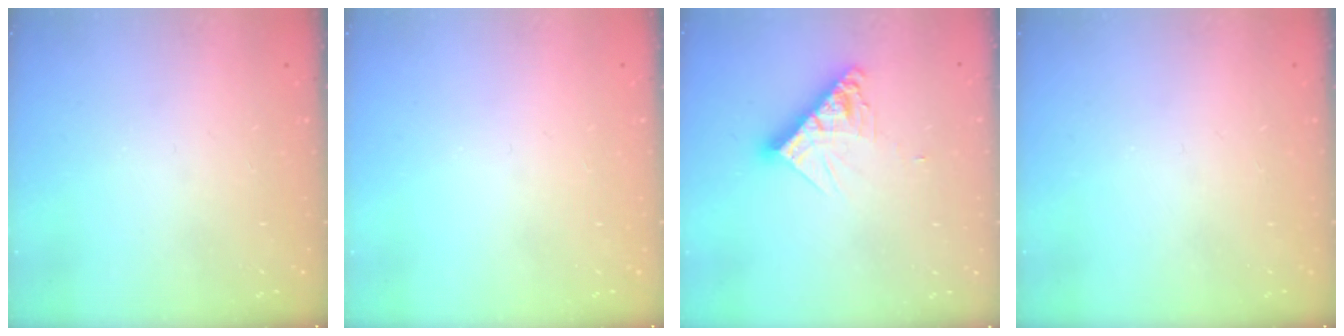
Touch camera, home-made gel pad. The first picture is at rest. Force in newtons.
{"total": 0.0}
{"total": 10.7, "press": 10.6, "slide": 1.0}
{"total": 0.0}